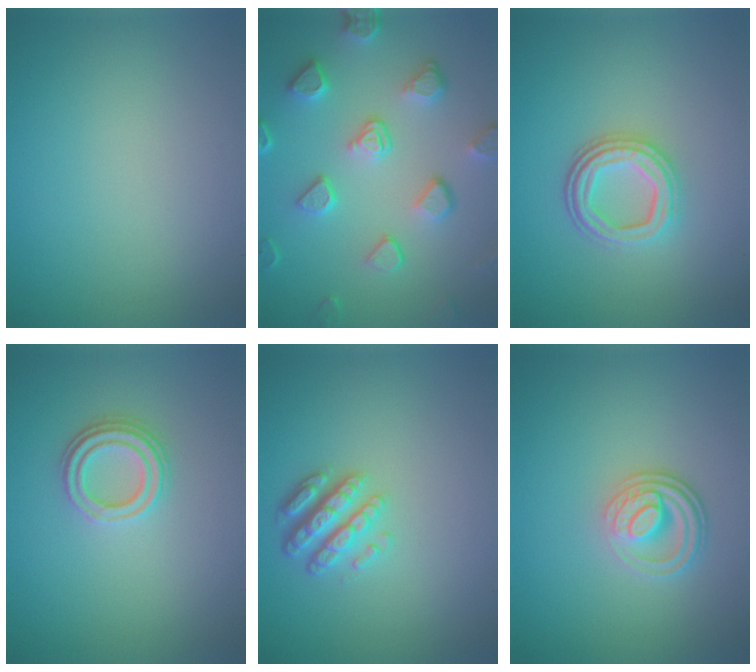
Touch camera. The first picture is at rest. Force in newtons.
{"total": 5.4, "press": 4.1, "slide": 3.4}
{"total": 3.7, "press": 3.0, "slide": 2.1}
{"total": 3.0, "press": 2.3, "slide": 1.9}
{"total": 2.9, "press": 2.8, "slide": 1.1}
{"total": 3.4, "press": 2.6, "slide": 2.2}